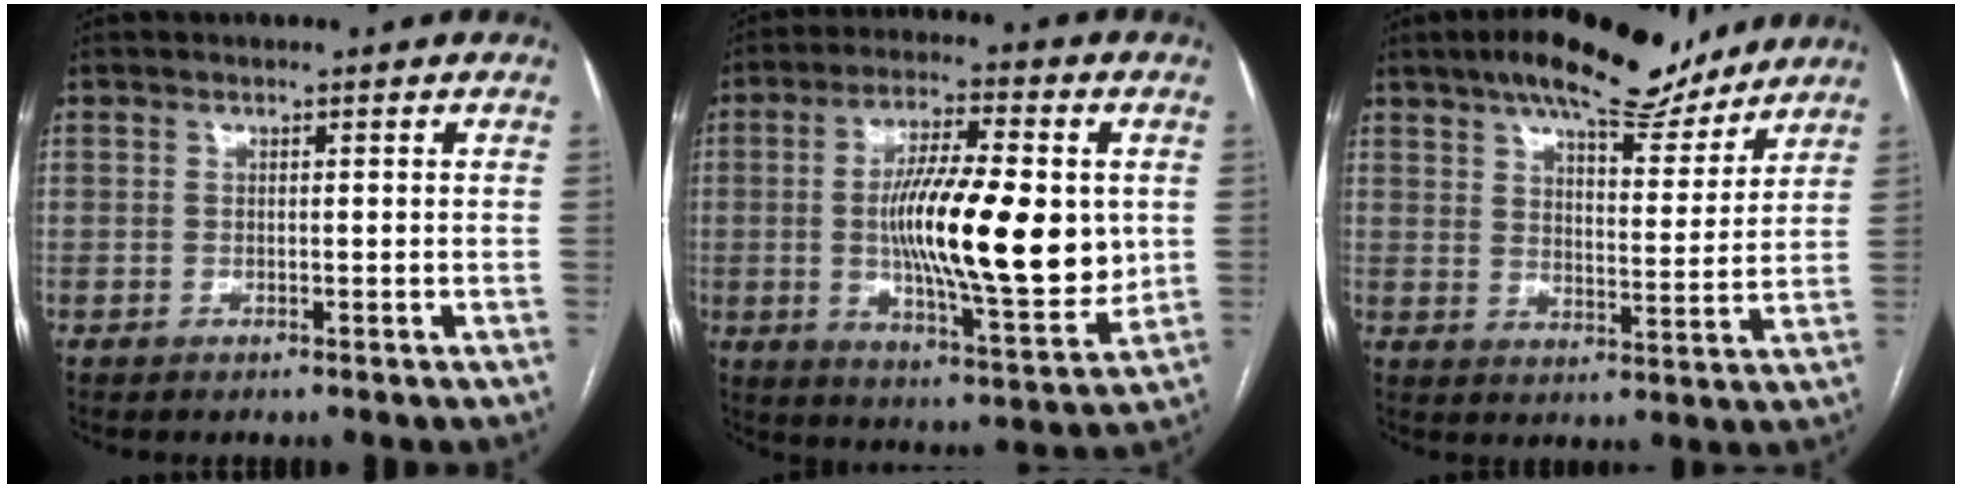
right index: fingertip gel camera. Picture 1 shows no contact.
{"total": 18.6, "force": [0.6, 4.1, 18.1], "torque": [-0.308, -0.009, 0.009]}
{"total": 15.4, "force": [12.3, 4.4, 8.1], "torque": [-0.124, 0.008, 0.182]}